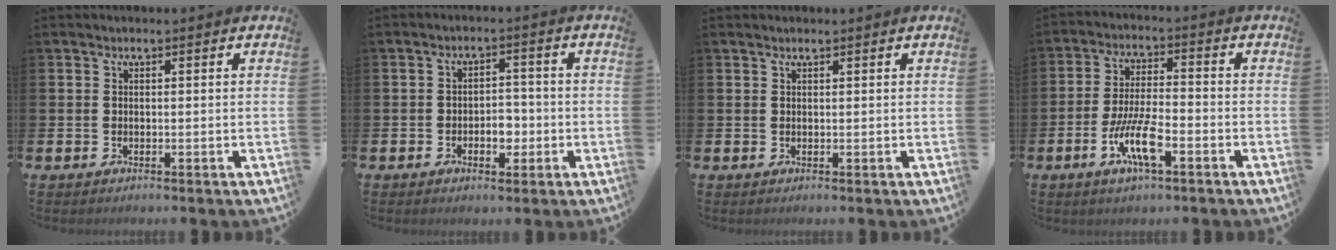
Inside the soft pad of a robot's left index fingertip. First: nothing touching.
{"total": 3.1, "force": [-1.0, 2.1, 2.1], "torque": [-0.029, 0.002, -0.025]}
{"total": 0.6, "force": [0.6, 0.1, 0.2], "torque": [0.000, 0.001, 0.010]}
{"total": 7.4, "force": [-2.9, 2.0, 6.5], "torque": [-0.133, -0.005, -0.054]}